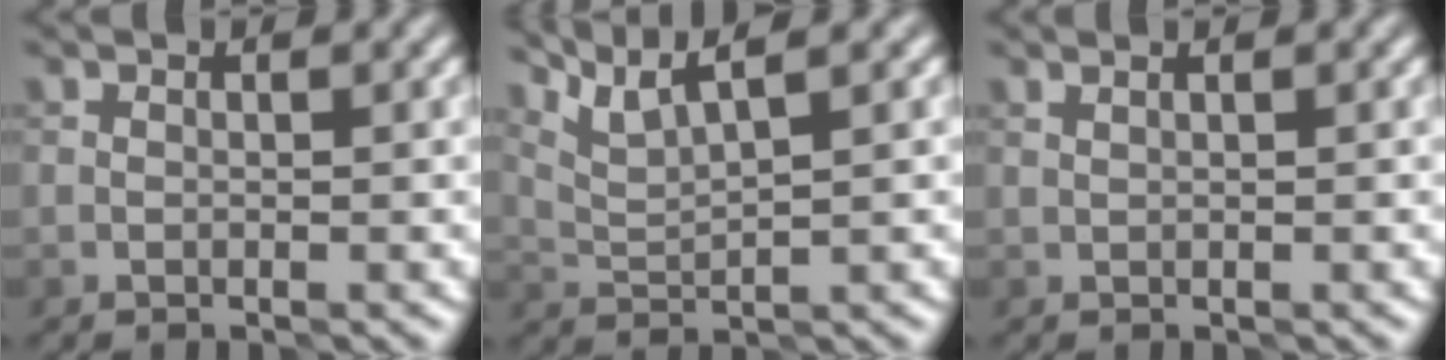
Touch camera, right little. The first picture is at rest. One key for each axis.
{"total": 4.6, "fx": 3.9, "fy": 0.4, "fz": 2.5, "tx": -0.052, "ty": 0.014, "tz": 0.078}
{"total": 0.6, "fx": 0.5, "fy": -0.3, "fz": 0.0, "tx": -0.001, "ty": 0.005, "tz": 0.008}